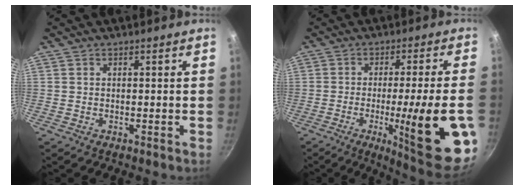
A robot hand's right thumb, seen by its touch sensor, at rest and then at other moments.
{"total": 20.9, "force": [-5.6, 3.1, 19.9], "torque": [-0.258, 0.003, -0.070]}